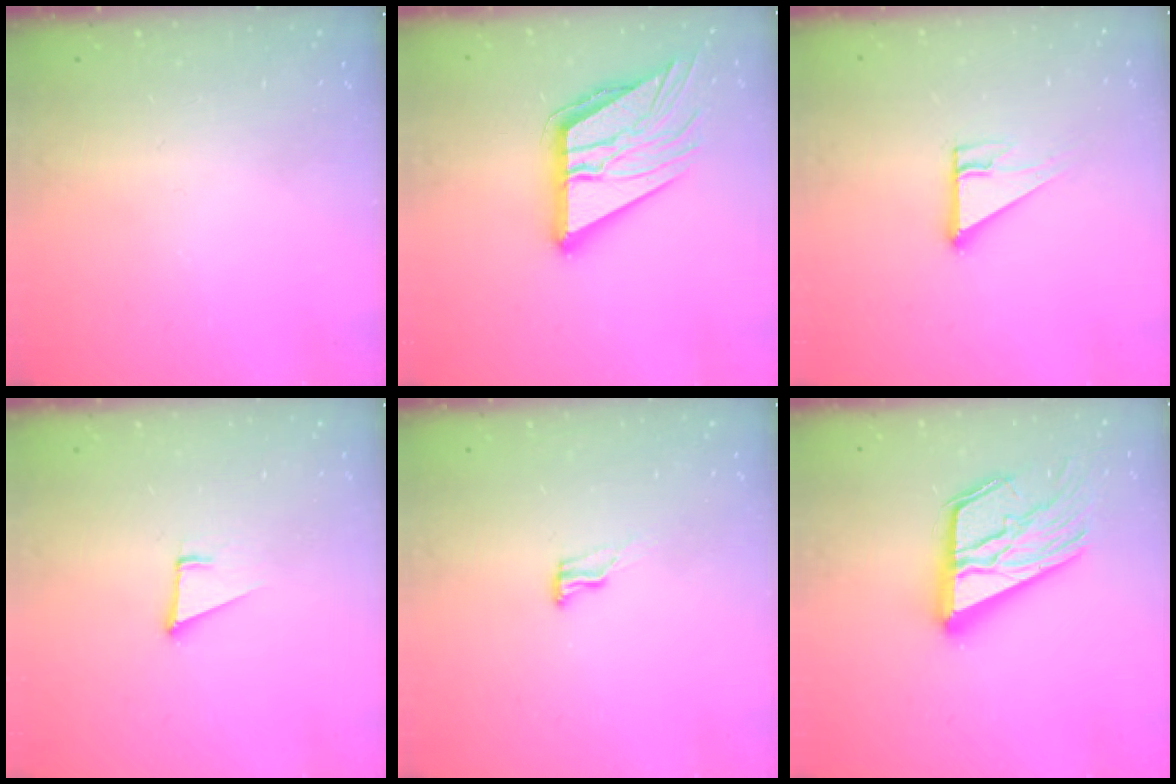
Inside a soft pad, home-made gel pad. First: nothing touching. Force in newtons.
{"total": 17.3, "press": 17.1, "slide": 2.7}
{"total": 6.6, "press": 6.6, "slide": 0.6}
{"total": 3.4, "press": 2.4, "slide": 2.4}
{"total": 5.5, "press": 5.4, "slide": 0.5}
{"total": 20.9, "press": 20.8, "slide": 2.2}